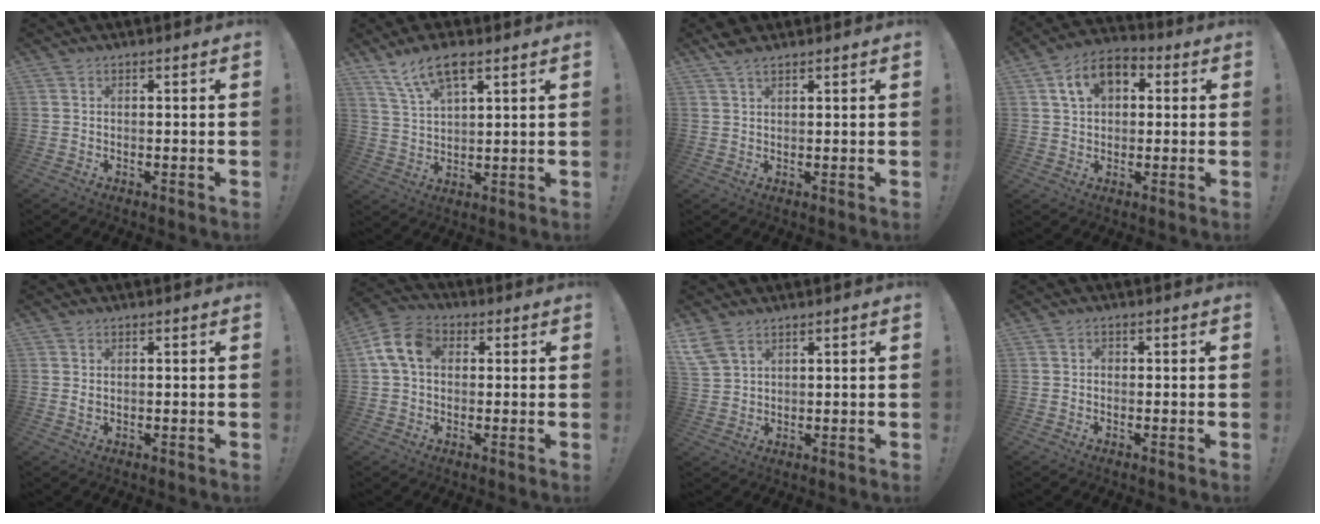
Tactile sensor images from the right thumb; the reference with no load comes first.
{"total": 9.8, "force": [6.3, 3.6, 6.6], "torque": [-0.123, -0.019, 0.118]}
{"total": 3.4, "force": [2.6, 1.1, 1.9], "torque": [-0.025, -0.013, 0.047]}
{"total": 10.5, "force": [3.8, 7.1, 6.8], "torque": [-0.112, 0.007, 0.075]}
{"total": 0.9, "force": [0.3, 0.4, 0.7], "torque": [-0.008, -0.002, 0.004]}
{"total": 10.2, "force": [2.1, 7.1, 7.0], "torque": [-0.139, 0.016, 0.045]}
{"total": 5.7, "force": [4.0, 3.1, 2.6], "torque": [-0.055, -0.012, 0.083]}
{"total": 1.1, "force": [-0.6, 0.8, 0.5], "torque": [-0.016, 0.007, -0.010]}